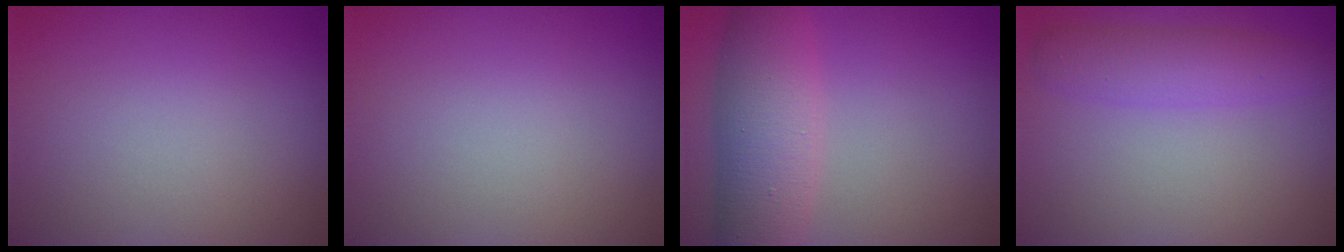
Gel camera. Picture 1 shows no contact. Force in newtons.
{"total": 0.0}
{"total": 7.2, "press": 7.2, "slide": 0.2}
{"total": 3.5, "press": 3.5, "slide": 0.1}